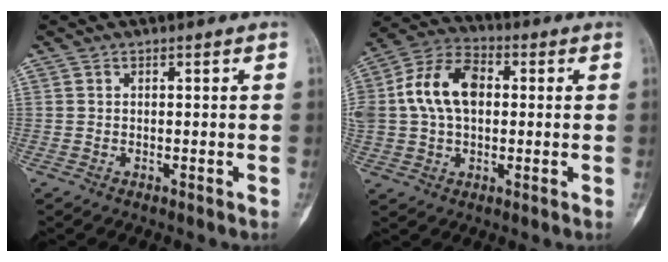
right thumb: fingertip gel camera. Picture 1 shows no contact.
{"total": 14.5, "force": [1.7, 9.5, 10.8], "torque": [-0.200, 0.029, 0.025]}